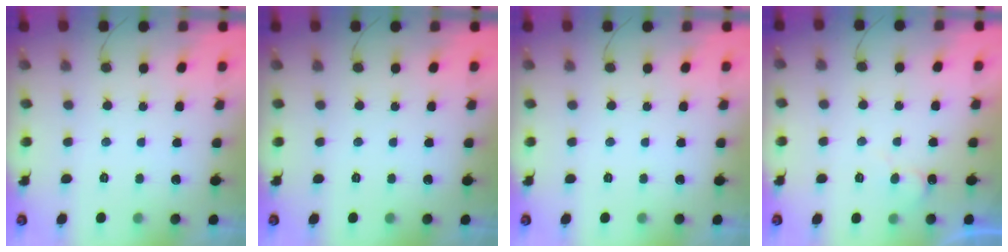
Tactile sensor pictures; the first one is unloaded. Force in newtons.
{"total": 0.0}
{"total": 0.0}
{"total": 5.8, "press": 5.8, "slide": 0.5}